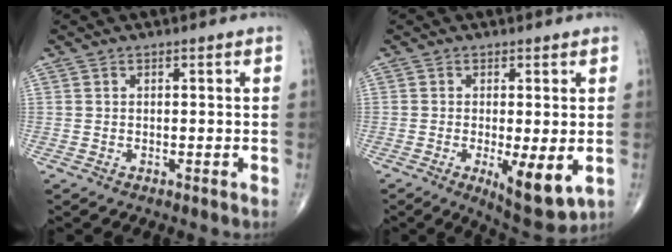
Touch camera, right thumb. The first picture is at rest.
{"total": 8.6, "force": [-2.0, 2.6, 8.0], "torque": [-0.117, -0.024, -0.024]}